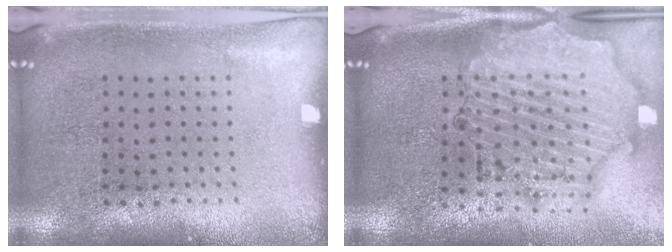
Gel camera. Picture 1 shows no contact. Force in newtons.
{"total": 2.1, "press": 2.0, "slide": 0.4}